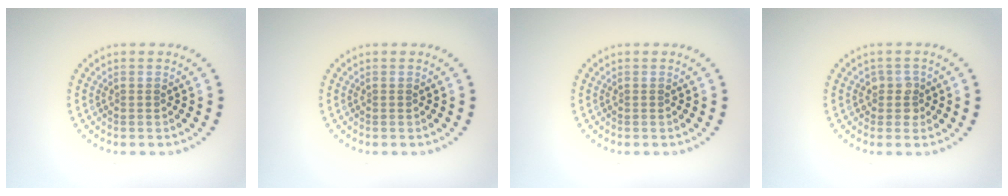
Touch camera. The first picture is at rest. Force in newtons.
{"total": 0.0}
{"total": 0.0}
{"total": 1.6, "press": 1.4, "slide": 0.8}